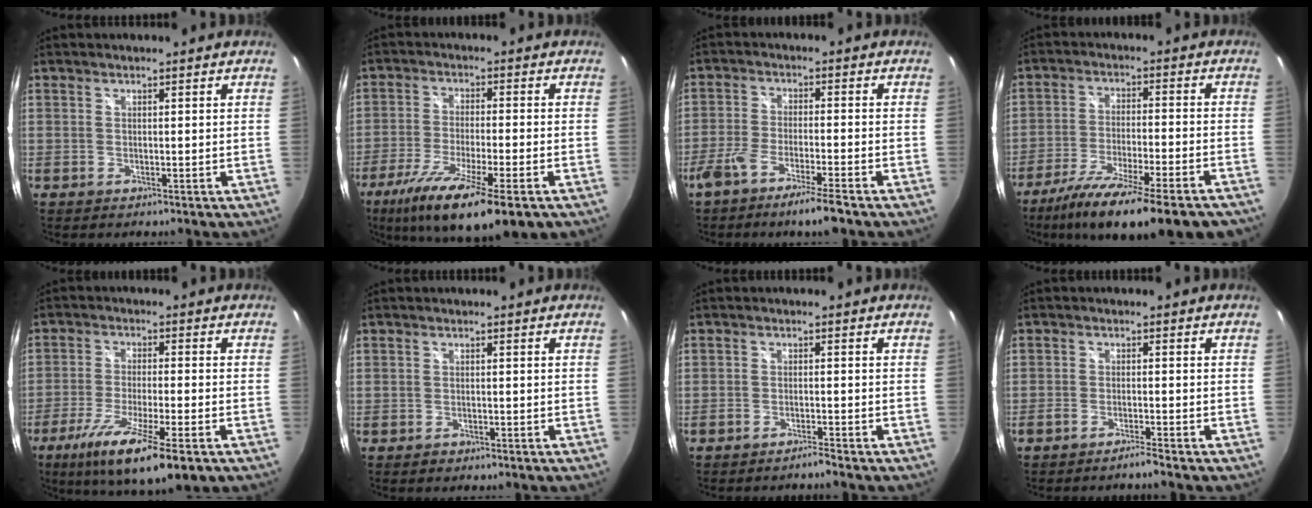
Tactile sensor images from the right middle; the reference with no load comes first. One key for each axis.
{"total": 15.6, "fx": -9.5, "fy": 2.6, "fz": 12.1, "tx": -0.234, "ty": -0.054, "tz": -0.166}
{"total": 7.5, "fx": -5.6, "fy": 0.1, "fz": 4.9, "tx": -0.110, "ty": -0.004, "tz": -0.105}
{"total": 20.3, "fx": -16.0, "fy": 3.2, "fz": 12.0, "tx": -0.214, "ty": -0.052, "tz": -0.247}
{"total": 14.2, "fx": -8.1, "fy": 2.2, "fz": 11.5, "tx": -0.223, "ty": -0.048, "tz": -0.142}
{"total": 1.2, "fx": -0.9, "fy": 0.7, "fz": 0.4, "tx": -0.009, "ty": -0.003, "tz": -0.016}
{"total": 2.0, "fx": -1.9, "fy": -0.1, "fz": 0.4, "tx": -0.022, "ty": -0.001, "tz": -0.037}
{"total": 2.4, "fx": -2.3, "fy": -0.2, "fz": 0.7, "tx": -0.032, "ty": -0.002, "tz": -0.045}